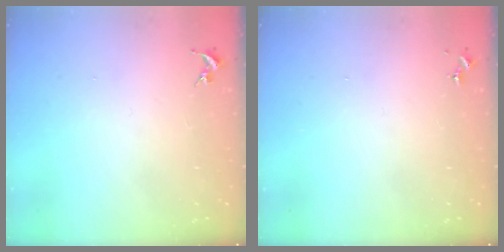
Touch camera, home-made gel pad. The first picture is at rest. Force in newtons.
{"total": 0.0}